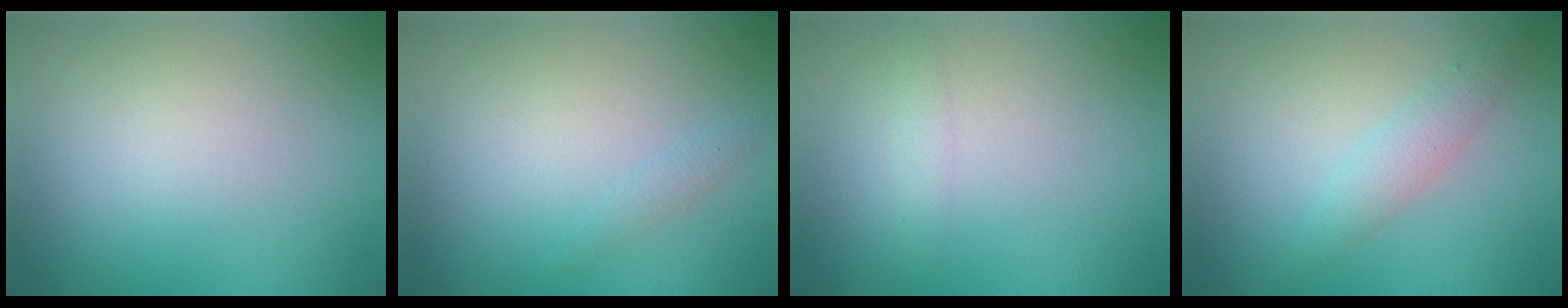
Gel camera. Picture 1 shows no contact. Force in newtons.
{"total": 0.8, "press": 0.8, "slide": 0.1}
{"total": 1.0, "press": 1.0, "slide": 0.0}
{"total": 1.9, "press": 1.9, "slide": 0.0}